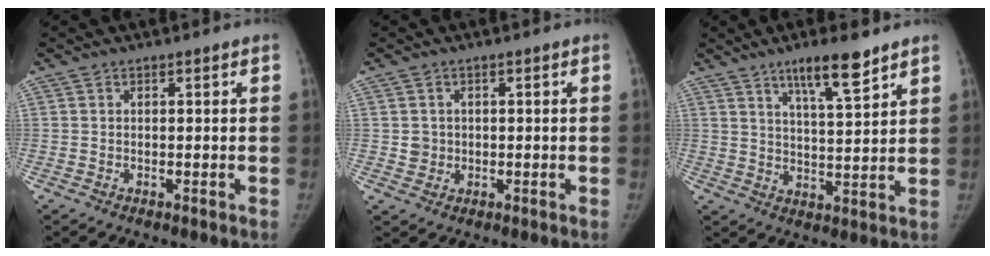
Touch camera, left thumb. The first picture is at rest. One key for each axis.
{"total": 2.3, "fx": 0.1, "fy": 2.2, "fz": 0.5, "tx": 0.009, "ty": 0.003, "tz": 0.005}
{"total": 9.1, "fx": 6.2, "fy": 1.5, "fz": 6.5, "tx": -0.096, "ty": -0.037, "tz": 0.107}